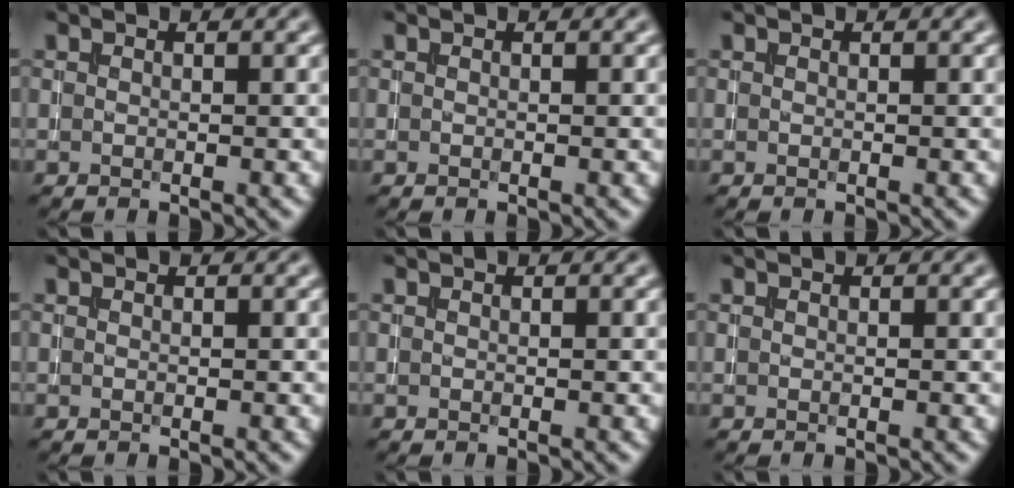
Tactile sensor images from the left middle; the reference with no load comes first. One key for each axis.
{"total": 0.0}
{"total": 0.0}
{"total": 0.0}
{"total": 0.0}
{"total": 0.0}